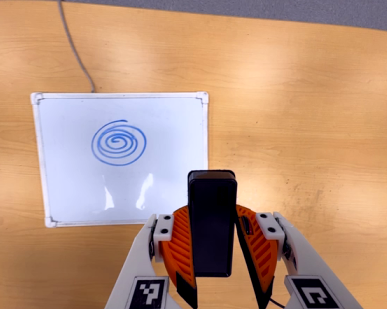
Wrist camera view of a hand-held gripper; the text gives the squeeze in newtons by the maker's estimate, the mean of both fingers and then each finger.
{"total": 4.9, "left": 4.2, "right": 5.6}